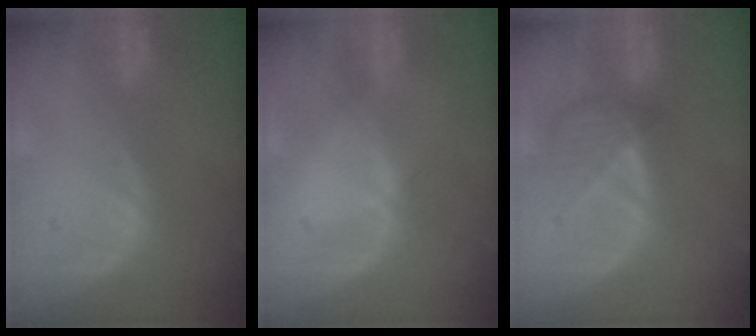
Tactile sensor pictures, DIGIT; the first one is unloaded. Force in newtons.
{"total": 0.6, "press": 0.5, "slide": 0.2}
{"total": 4.2, "press": 3.9, "slide": 1.6}